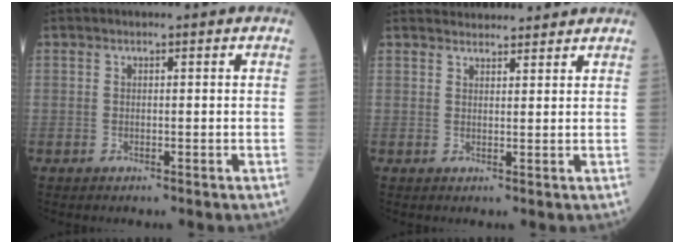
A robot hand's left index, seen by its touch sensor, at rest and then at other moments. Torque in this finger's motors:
{"motor_torque": [-0.10, -0.93, 0.03, -0.01]}